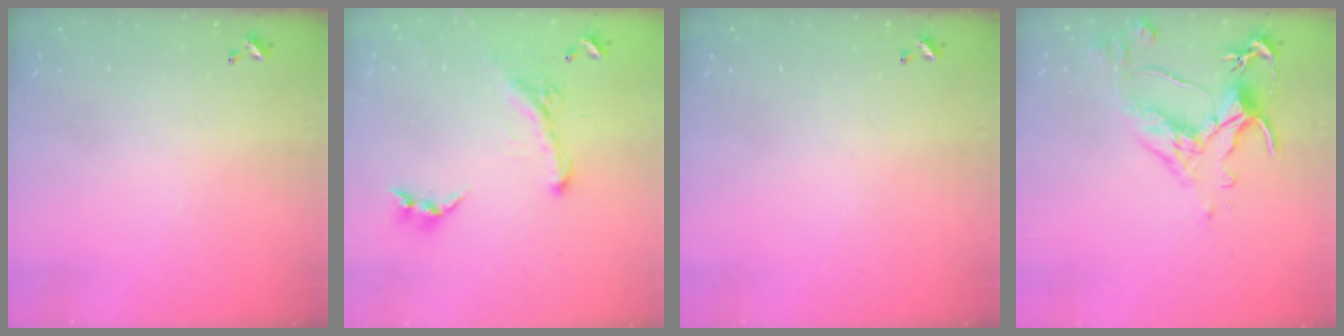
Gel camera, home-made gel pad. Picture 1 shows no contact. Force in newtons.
{"total": 2.5, "press": 2.0, "slide": 1.4}
{"total": 0.0}
{"total": 3.1, "press": 2.7, "slide": 1.4}